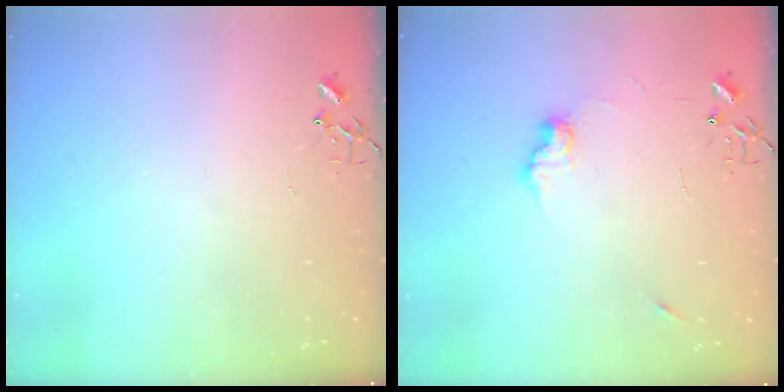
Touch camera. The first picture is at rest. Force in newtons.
{"total": 7.9, "press": 7.9, "slide": 0.4}